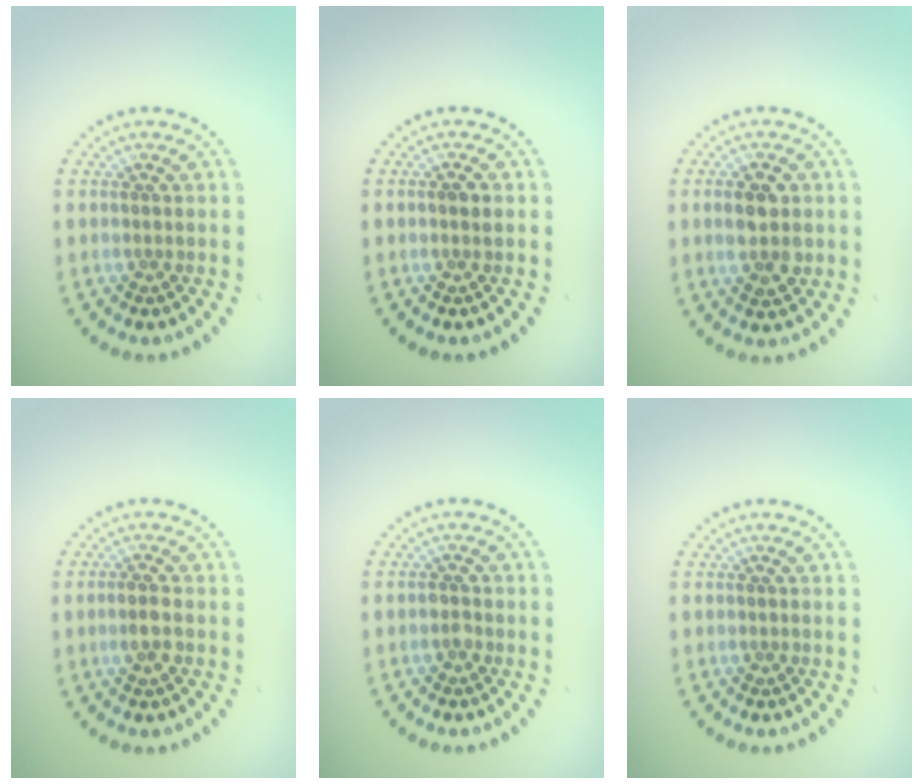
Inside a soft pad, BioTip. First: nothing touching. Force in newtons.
{"total": 1.1, "press": 1.1, "slide": 0.3}
{"total": 3.7, "press": 3.7, "slide": 0.1}
{"total": 1.6, "press": 1.6, "slide": 0.4}
{"total": 1.0, "press": 1.0, "slide": 0.2}
{"total": 0.0}